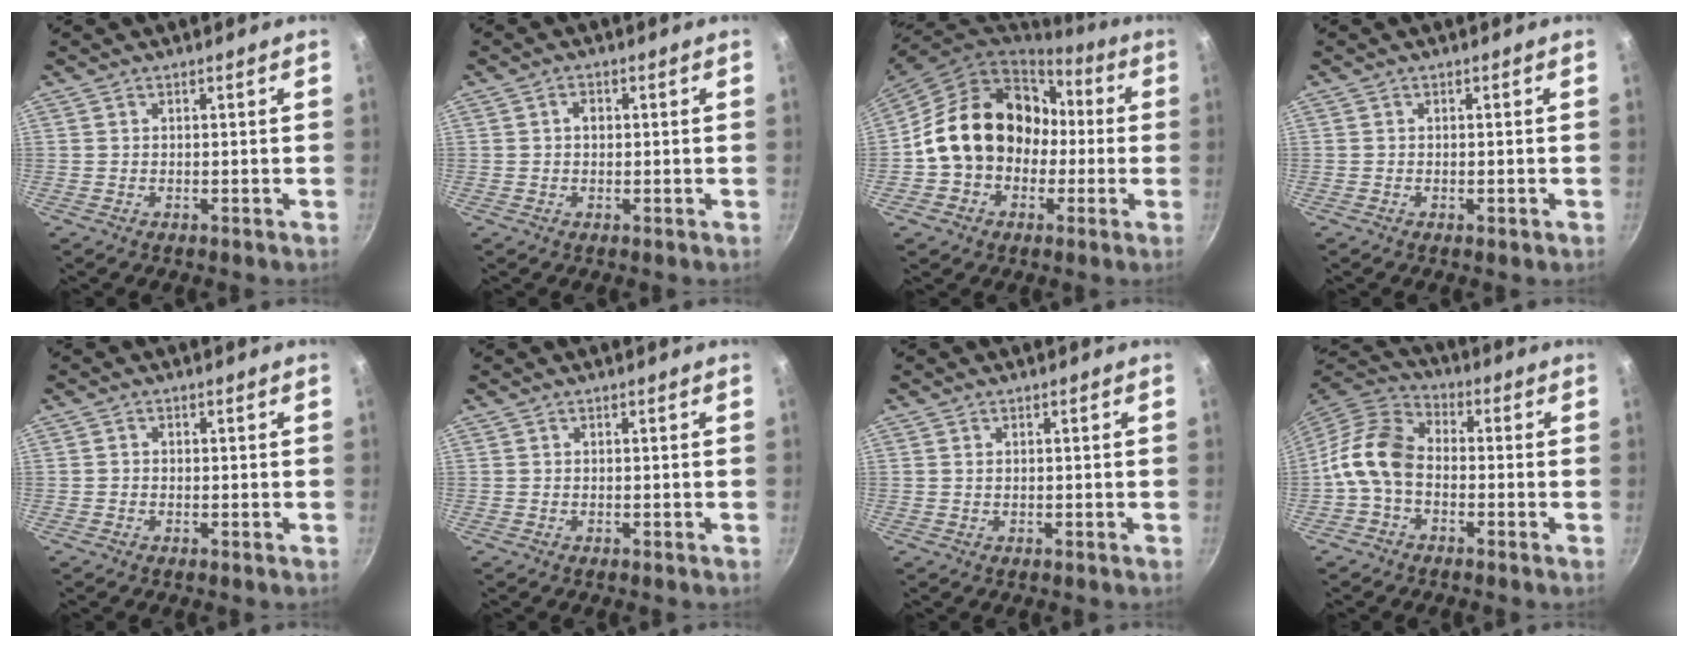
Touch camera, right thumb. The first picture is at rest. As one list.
[{"total": 1.8, "force": [0.2, 1.3, 1.2], "torque": [-0.012, 0.004, 0.002]}, {"total": 19.8, "force": [-0.2, 15.9, 11.7], "torque": [-0.168, 0.066, 0.000]}, {"total": 1.0, "force": [-0.4, 0.4, 0.8], "torque": [-0.012, 0.001, -0.006]}, {"total": 0.7, "force": [-0.2, 0.6, 0.3], "torque": [-0.005, 0.002, -0.004]}, {"total": 0.0}, {"total": 0.7, "force": [0.2, 0.4, 0.5], "torque": [-0.009, 0.001, 0.004]}, {"total": 10.1, "force": [-2.2, 6.9, 7.0], "torque": [-0.126, 0.039, -0.064]}]